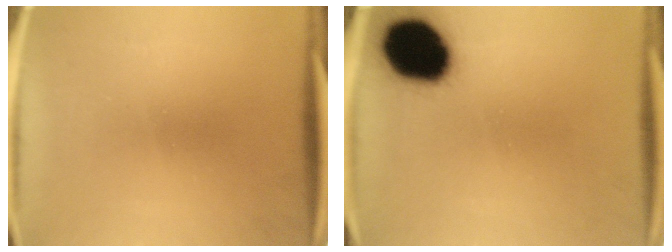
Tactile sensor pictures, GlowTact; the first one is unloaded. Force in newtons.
{"total": 17.5}